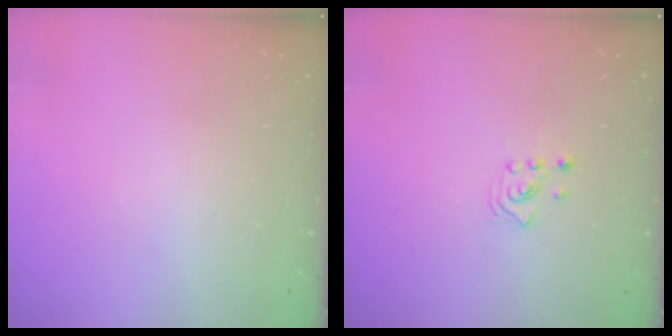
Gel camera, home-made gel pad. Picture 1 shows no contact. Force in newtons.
{"total": 2.6, "press": 2.4, "slide": 0.9}